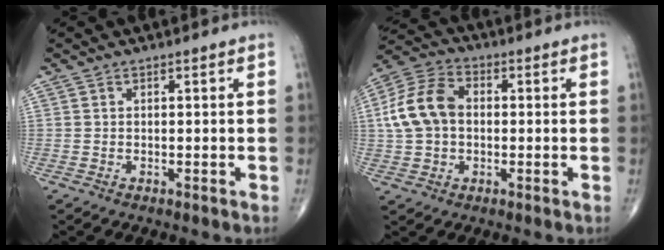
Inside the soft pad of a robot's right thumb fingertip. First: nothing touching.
{"total": 11.2, "force": [0.5, 8.0, 7.9], "torque": [-0.154, 0.029, 0.003]}